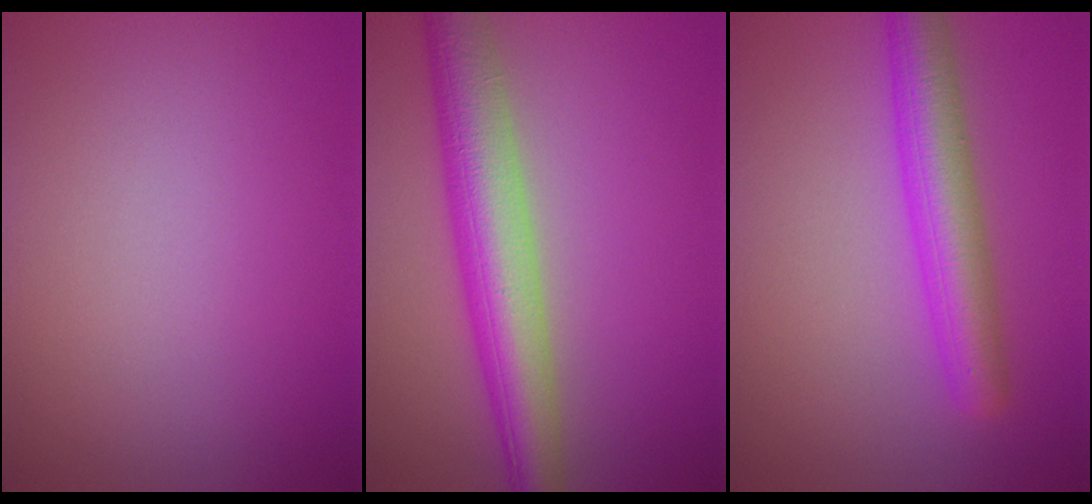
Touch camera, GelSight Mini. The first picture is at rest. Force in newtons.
{"total": 7.7, "press": 7.7, "slide": 0.2}
{"total": 5.5, "press": 5.5, "slide": 0.2}